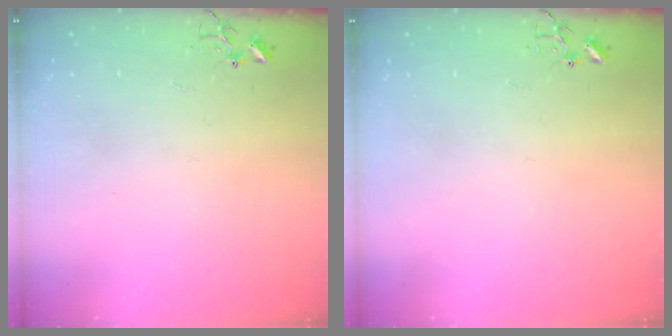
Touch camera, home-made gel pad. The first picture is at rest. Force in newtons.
{"total": 0.0}